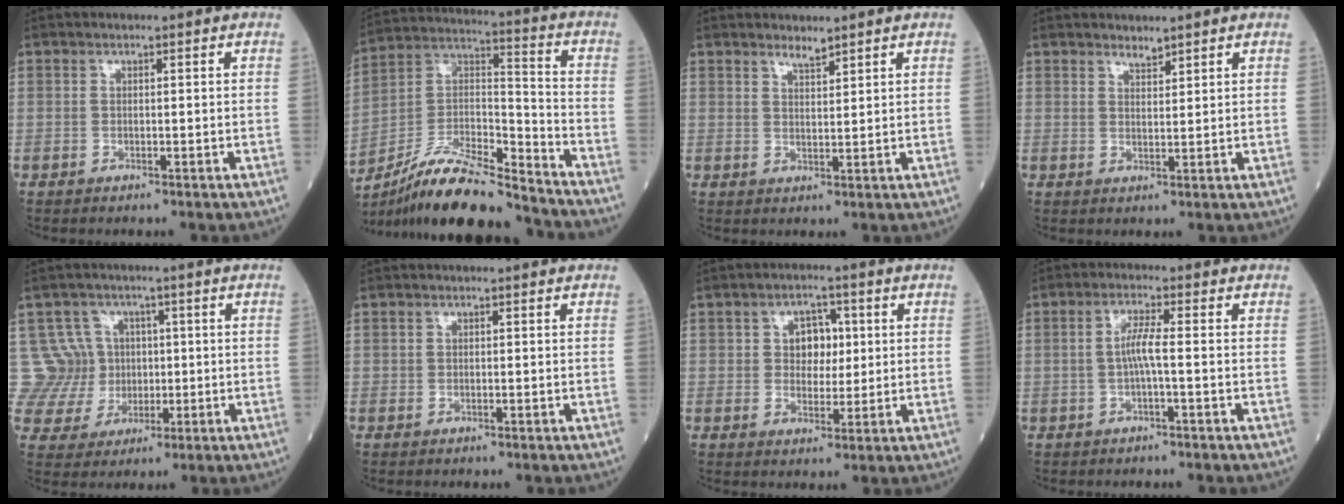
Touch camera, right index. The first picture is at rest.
{"total": 17.3, "force": [-15.4, 2.2, 7.5], "torque": [-0.145, 0.023, -0.281]}
{"total": 1.9, "force": [1.8, 0.2, 0.6], "torque": [-0.013, -0.007, 0.035]}
{"total": 1.6, "force": [1.5, 0.2, 0.3], "torque": [-0.007, -0.007, 0.028]}
{"total": 8.9, "force": [1.7, 8.8, -0.1], "torque": [0.003, 0.038, 0.040]}
{"total": 0.0}
{"total": 4.8, "force": [1.0, 3.3, 3.3], "torque": [-0.046, 0.011, 0.018]}
{"total": 3.3, "force": [-0.4, -0.1, 3.2], "torque": [-0.064, 0.006, -0.007]}